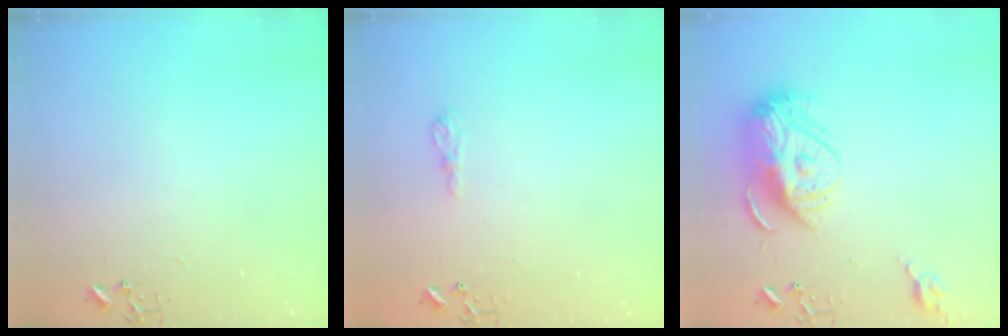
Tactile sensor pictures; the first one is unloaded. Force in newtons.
{"total": 6.5, "press": 6.5, "slide": 0.7}
{"total": 15.7, "press": 15.6, "slide": 1.9}